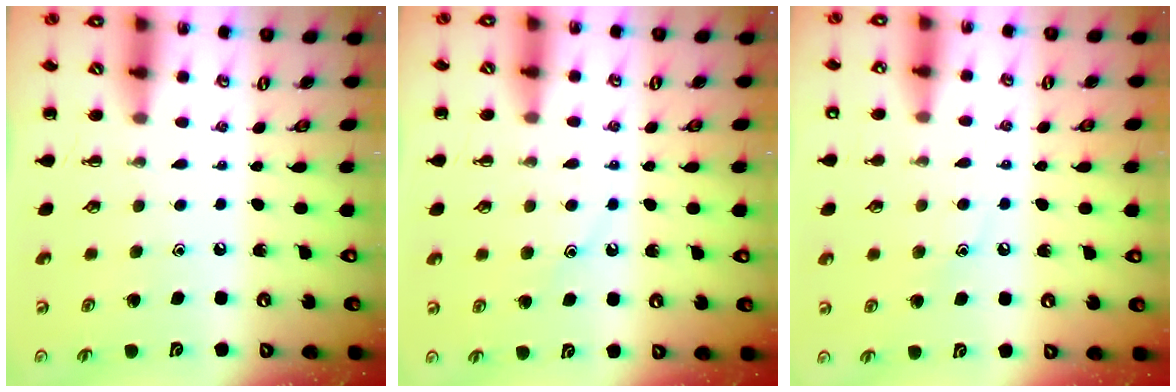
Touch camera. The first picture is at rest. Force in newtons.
{"total": 8.9, "press": 8.8, "slide": 1.2}
{"total": 8.2, "press": 8.0, "slide": 1.8}